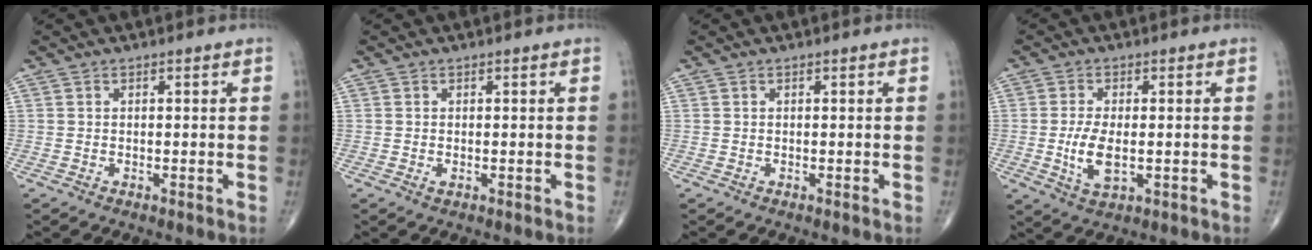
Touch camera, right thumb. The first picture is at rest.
{"total": 0.5, "force": [-0.1, 0.3, 0.5], "torque": [-0.008, -0.002, 0.000]}
{"total": 0.0}
{"total": 6.4, "force": [-0.8, 3.0, 5.6], "torque": [-0.114, -0.009, -0.010]}